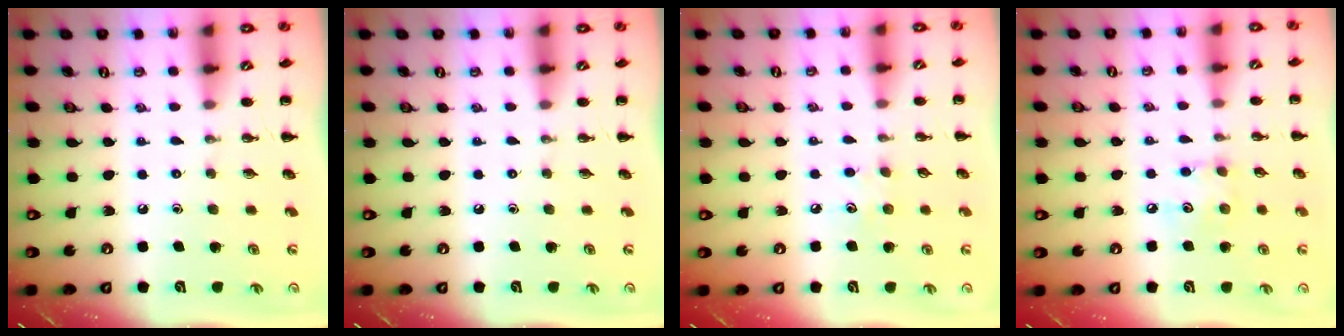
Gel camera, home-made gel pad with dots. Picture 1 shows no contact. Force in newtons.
{"total": 0.0}
{"total": 4.5, "press": 4.3, "slide": 1.3}
{"total": 5.8, "press": 5.7, "slide": 1.0}